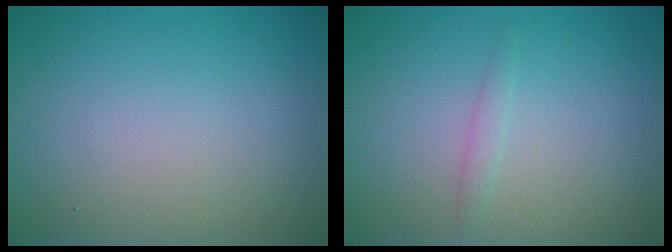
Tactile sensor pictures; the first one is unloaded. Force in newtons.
{"total": 0.8, "press": 0.8, "slide": 0.1}